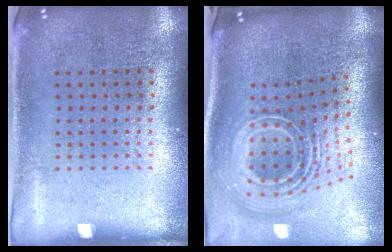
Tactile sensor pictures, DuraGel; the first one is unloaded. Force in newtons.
{"total": 3.1, "press": 2.0, "slide": 2.3}